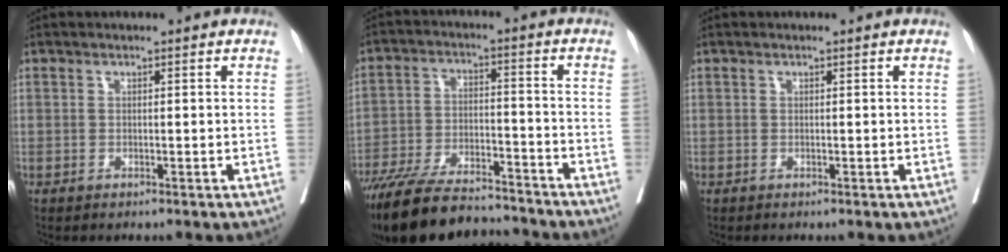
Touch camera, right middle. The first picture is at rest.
{"total": 18.7, "force": [-16.6, 3.6, 7.7], "torque": [-0.153, -0.018, -0.264]}
{"total": 0.0}